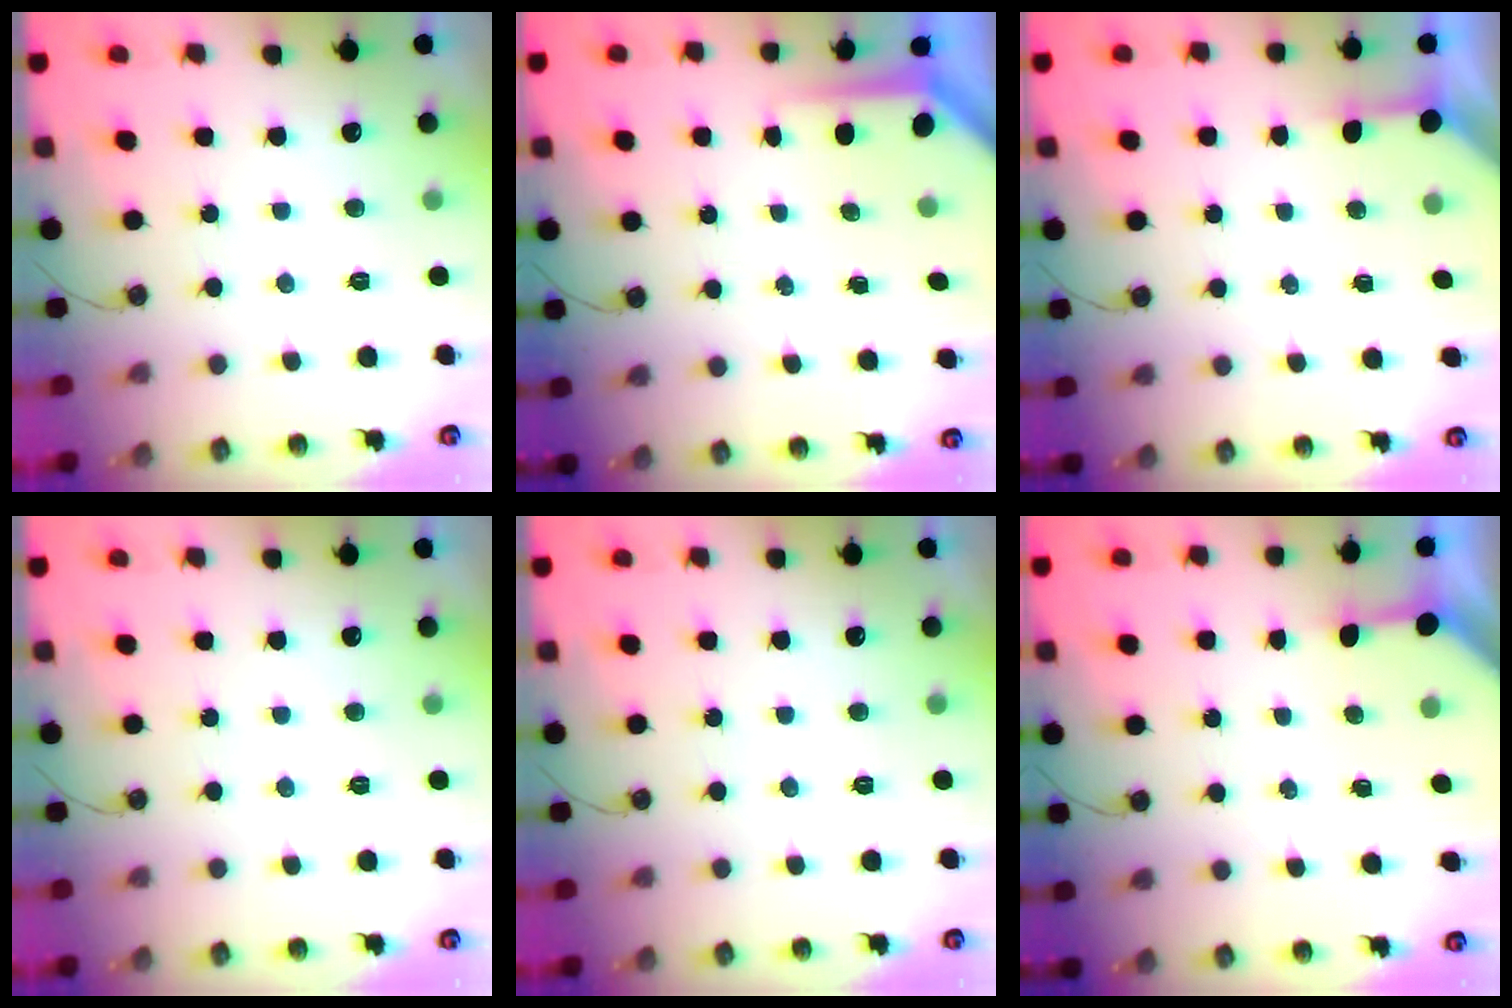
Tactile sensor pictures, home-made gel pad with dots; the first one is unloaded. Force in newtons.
{"total": 4.4, "press": 4.4, "slide": 0.4}
{"total": 2.6, "press": 2.5, "slide": 0.3}
{"total": 0.0}
{"total": 0.0}
{"total": 2.9, "press": 2.8, "slide": 0.3}